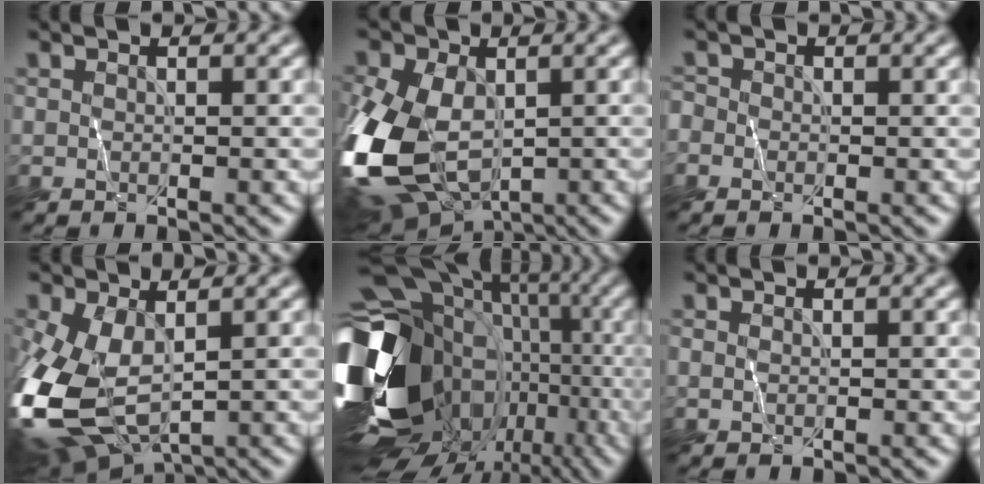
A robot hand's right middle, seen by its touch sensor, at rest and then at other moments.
{"total": 14.4, "force": [-3.0, 9.1, 10.8], "torque": [-0.266, -0.020, -0.054]}
{"total": 0.9, "force": [-0.5, 0.8, 0.2], "torque": [0.000, -0.002, -0.012]}
{"total": 12.2, "force": [-2.2, 6.8, 9.8], "torque": [-0.252, -0.026, -0.033]}
{"total": 21.0, "force": [-4.4, 16.5, 12.3], "torque": [-0.262, -0.025, -0.051]}
{"total": 0.0}